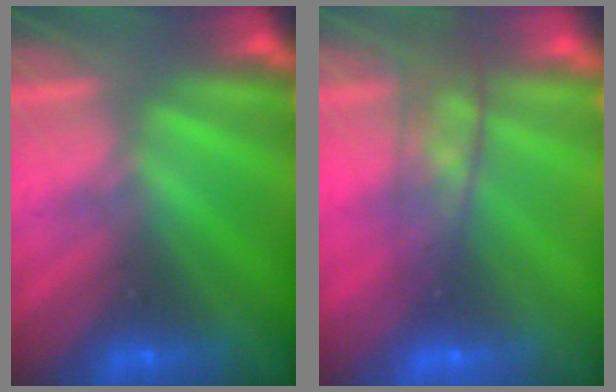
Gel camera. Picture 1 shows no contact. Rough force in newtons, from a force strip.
{"total": 5.7}